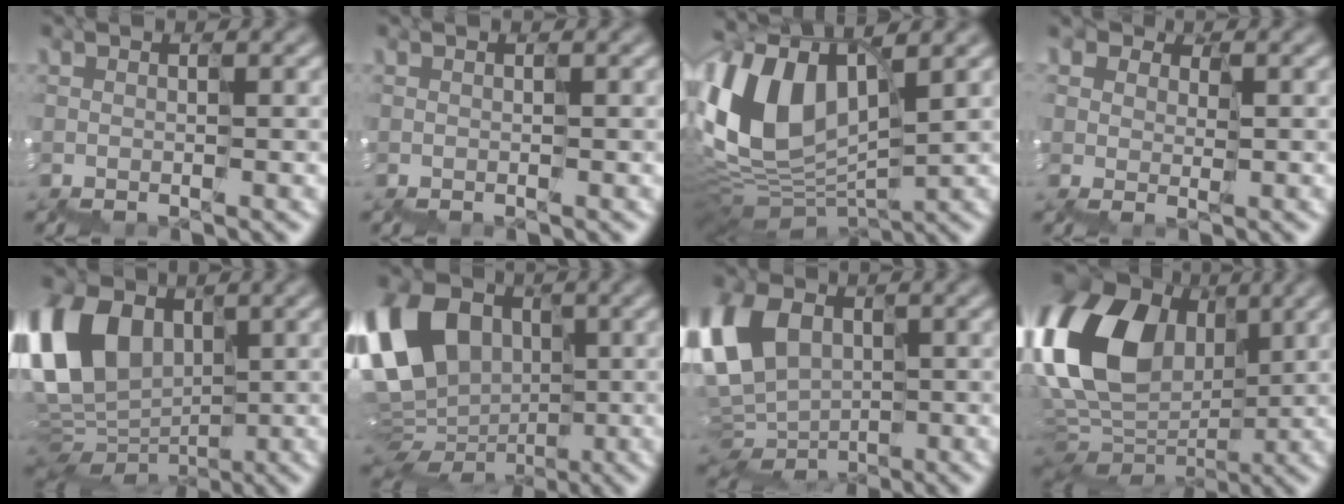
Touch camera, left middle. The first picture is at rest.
{"total": 0.0}
{"total": 7.6, "force": [3.3, 4.4, 5.2], "torque": [-0.158, 0.010, 0.066]}
{"total": 3.5, "force": [1.2, 2.7, 1.7], "torque": [-0.049, 0.004, 0.028]}
{"total": 8.7, "force": [2.3, 6.2, 5.6], "torque": [-0.159, 0.004, 0.045]}
{"total": 10.1, "force": [1.0, 8.1, 5.9], "torque": [-0.151, 0.011, 0.019]}
{"total": 7.1, "force": [0.8, 5.1, 4.9], "torque": [-0.146, 0.010, 0.012]}
{"total": 14.5, "force": [4.1, 10.3, 9.2], "torque": [-0.234, 0.026, 0.072]}